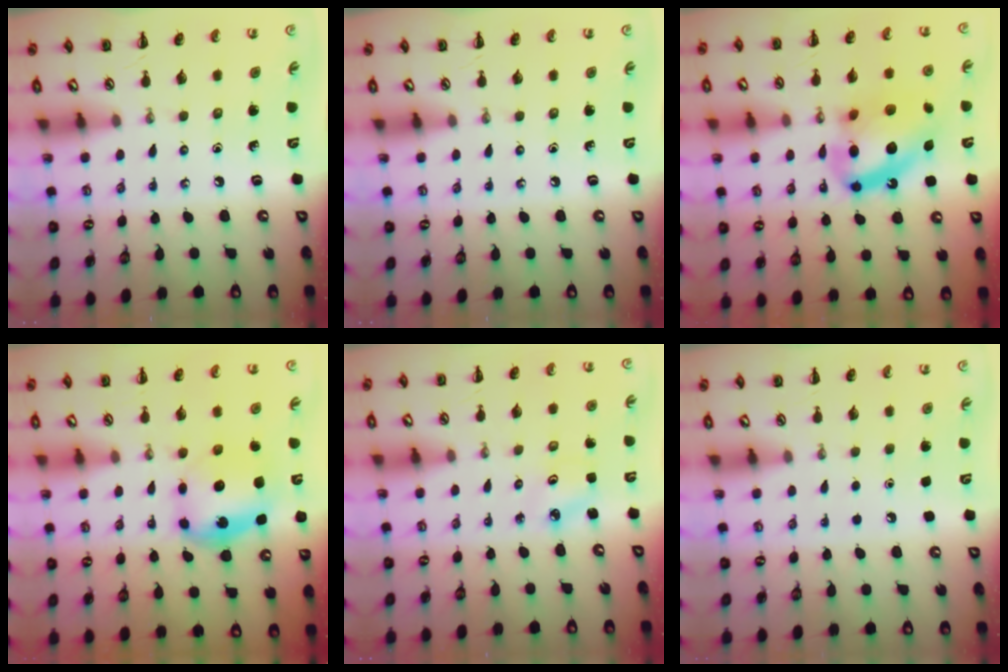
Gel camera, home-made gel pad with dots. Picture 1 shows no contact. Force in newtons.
{"total": 0.0}
{"total": 16.5, "press": 16.1, "slide": 3.5}
{"total": 6.0, "press": 6.0, "slide": 0.6}
{"total": 2.3, "press": 2.2, "slide": 0.6}
{"total": 1.8, "press": 1.8, "slide": 0.1}